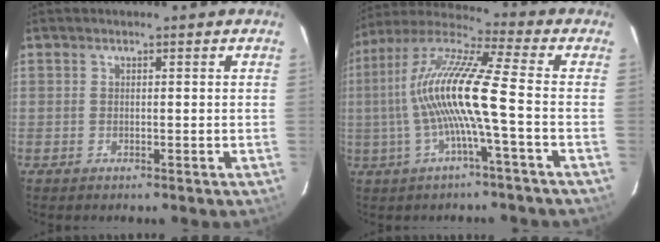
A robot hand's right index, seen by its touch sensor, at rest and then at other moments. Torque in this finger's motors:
{"motor_torque": [1.80, -0.34, 1.05, 0.21]}